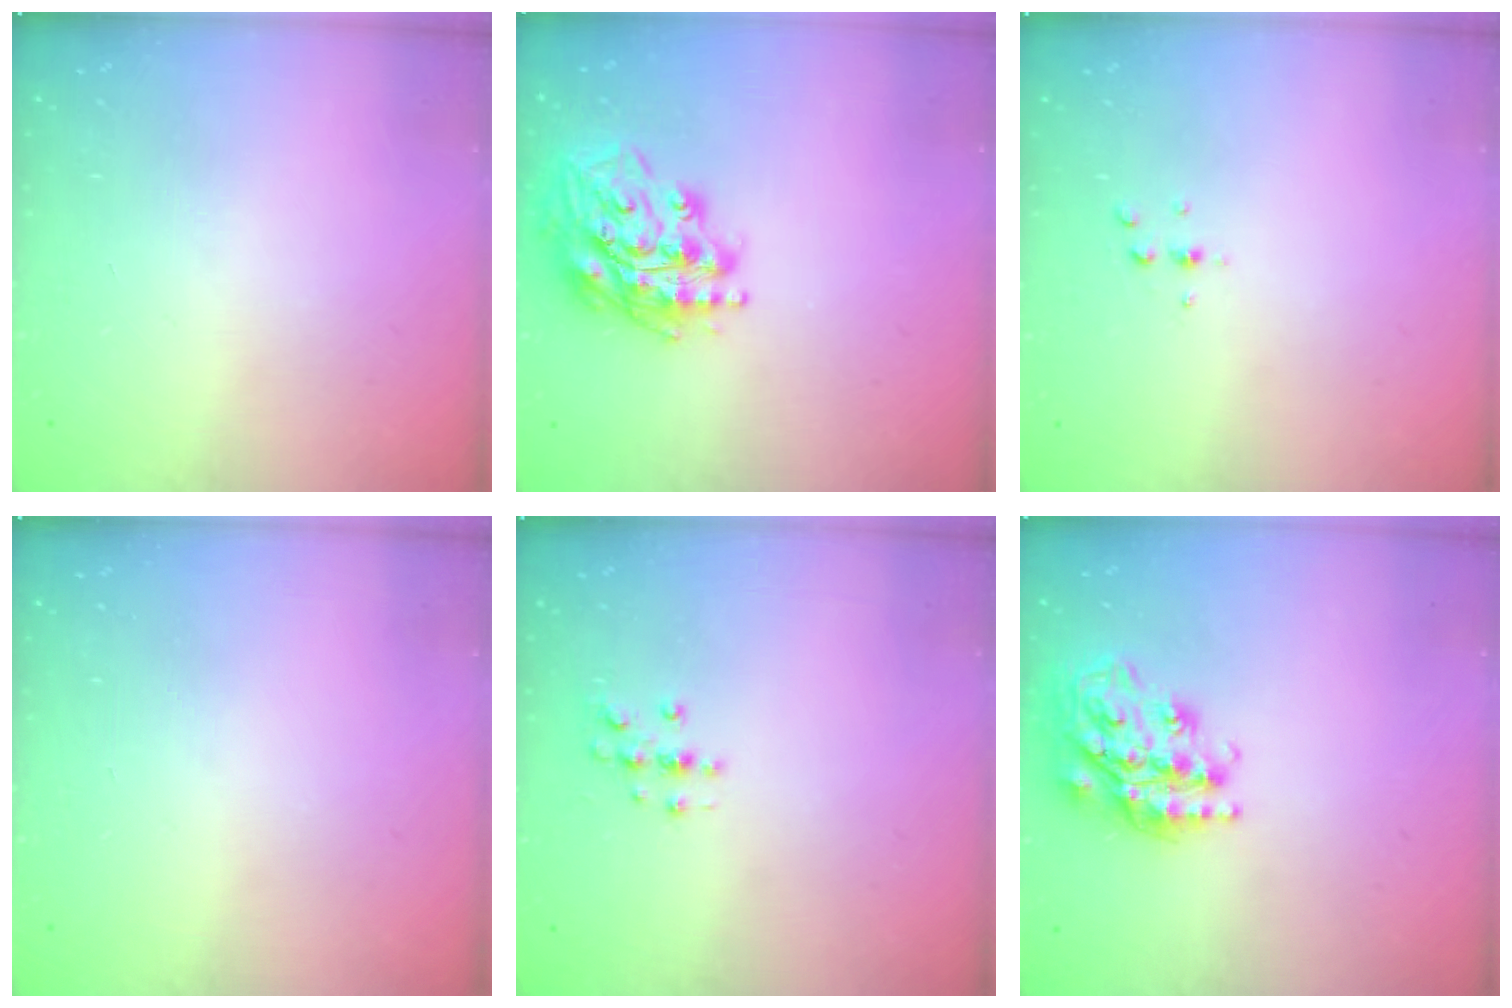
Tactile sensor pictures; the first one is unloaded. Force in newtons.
{"total": 17.6, "press": 17.4, "slide": 2.6}
{"total": 2.5, "press": 2.4, "slide": 0.2}
{"total": 0.0}
{"total": 2.0, "press": 2.0, "slide": 0.2}
{"total": 20.4, "press": 20.3, "slide": 1.7}